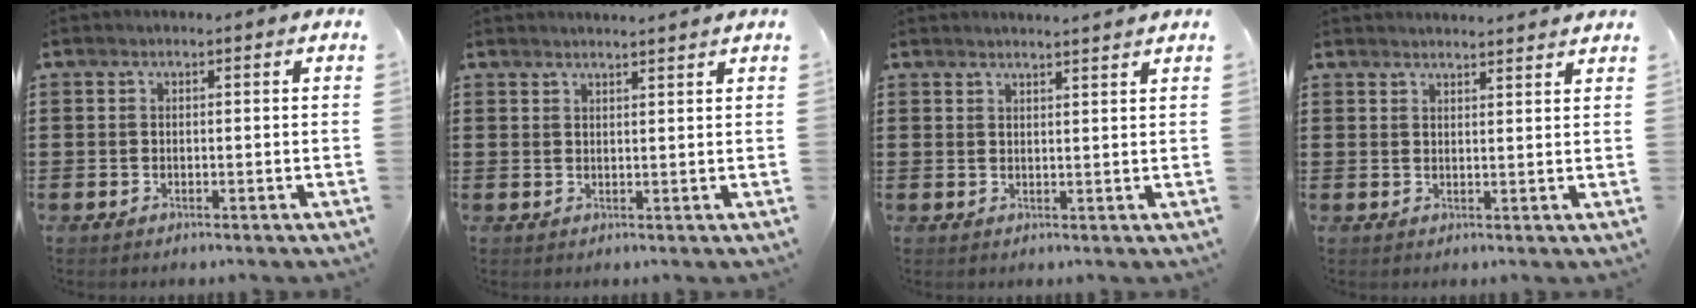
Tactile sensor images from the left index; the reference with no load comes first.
{"total": 1.7, "force": [1.7, -0.4, 0.2], "torque": [-0.007, -0.001, 0.034]}
{"total": 2.0, "force": [1.9, -0.4, 0.3], "torque": [-0.010, -0.002, 0.037]}
{"total": 2.2, "force": [2.2, -0.3, 0.1], "torque": [-0.006, -0.005, 0.042]}